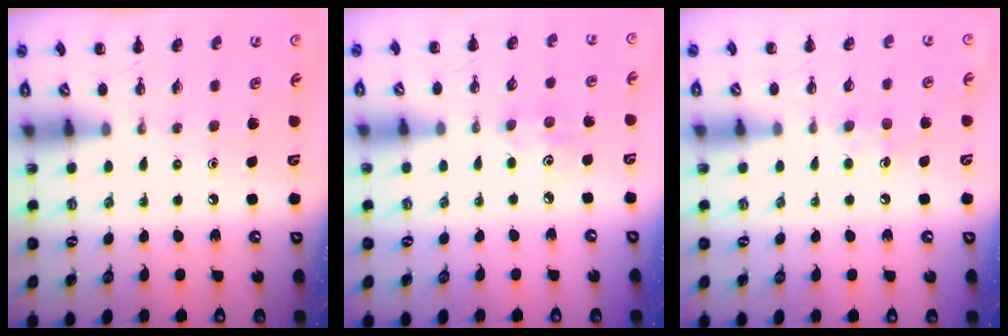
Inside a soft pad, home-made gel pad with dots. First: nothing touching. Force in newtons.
{"total": 3.5, "press": 3.4, "slide": 0.9}
{"total": 4.8, "press": 4.6, "slide": 1.5}